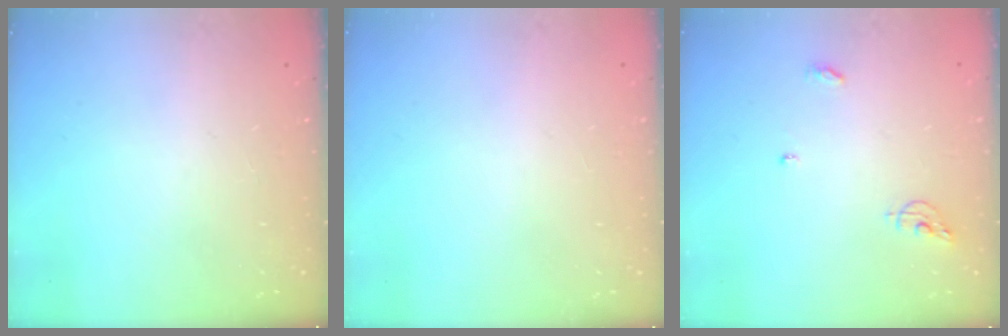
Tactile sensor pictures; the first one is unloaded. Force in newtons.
{"total": 1.1, "press": 0.8, "slide": 0.7}
{"total": 6.3, "press": 6.3, "slide": 0.2}